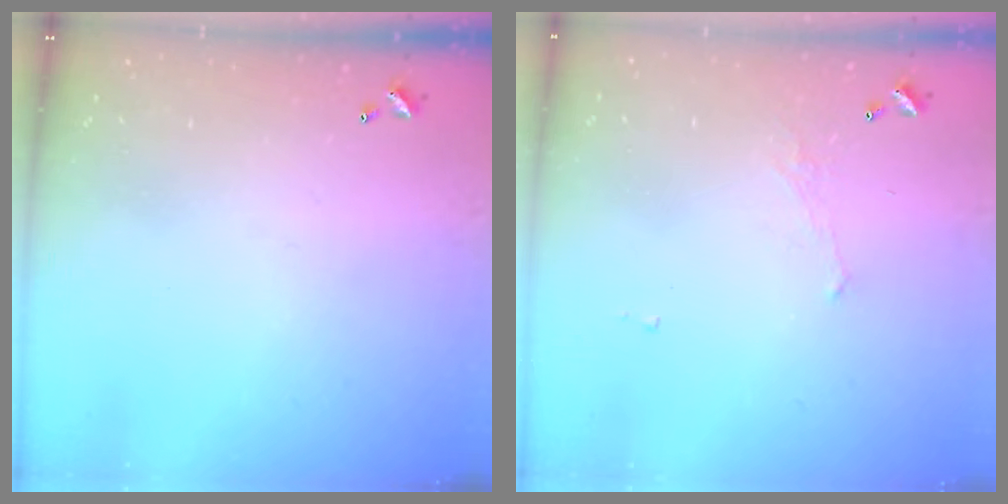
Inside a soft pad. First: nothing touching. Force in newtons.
{"total": 1.1, "press": 0.8, "slide": 0.7}